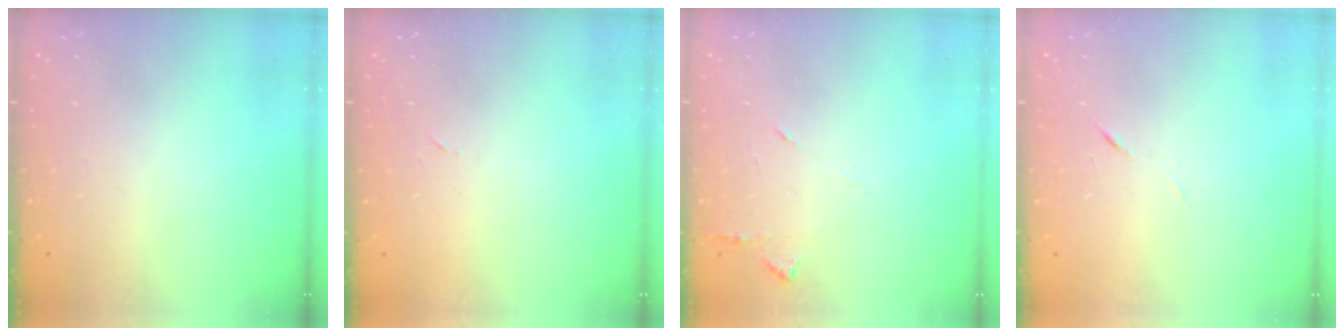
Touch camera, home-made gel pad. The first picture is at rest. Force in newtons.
{"total": 2.4, "press": 2.4, "slide": 0.4}
{"total": 5.8, "press": 5.8, "slide": 0.7}
{"total": 4.0, "press": 3.9, "slide": 0.8}